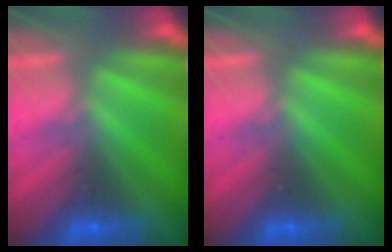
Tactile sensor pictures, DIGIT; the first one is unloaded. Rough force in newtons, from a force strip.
{"total": 0.0}